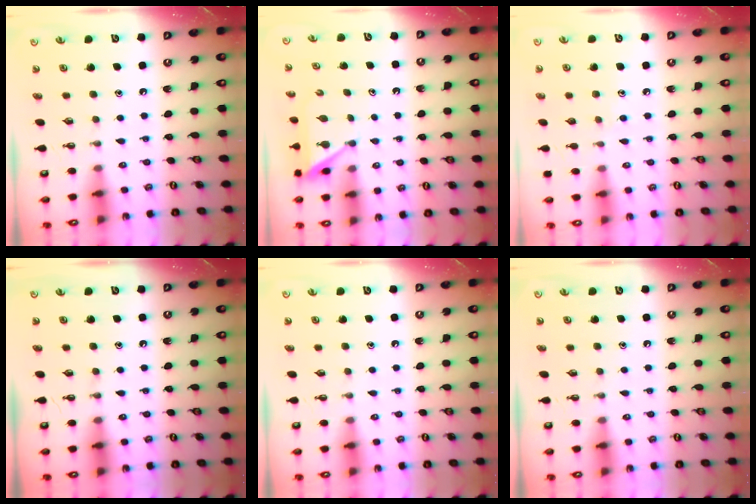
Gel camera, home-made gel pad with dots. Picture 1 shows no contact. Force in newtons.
{"total": 4.9, "press": 4.9, "slide": 0.2}
{"total": 4.4, "press": 4.4, "slide": 0.5}
{"total": 0.0}
{"total": 0.0}
{"total": 0.0}